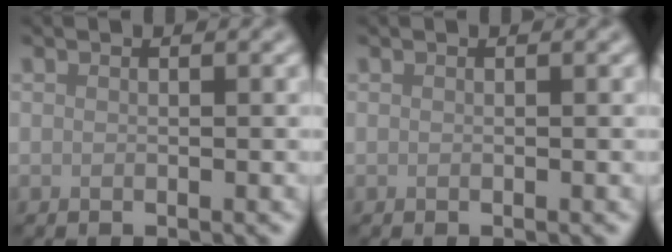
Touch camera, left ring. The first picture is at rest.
{"total": 0.0}